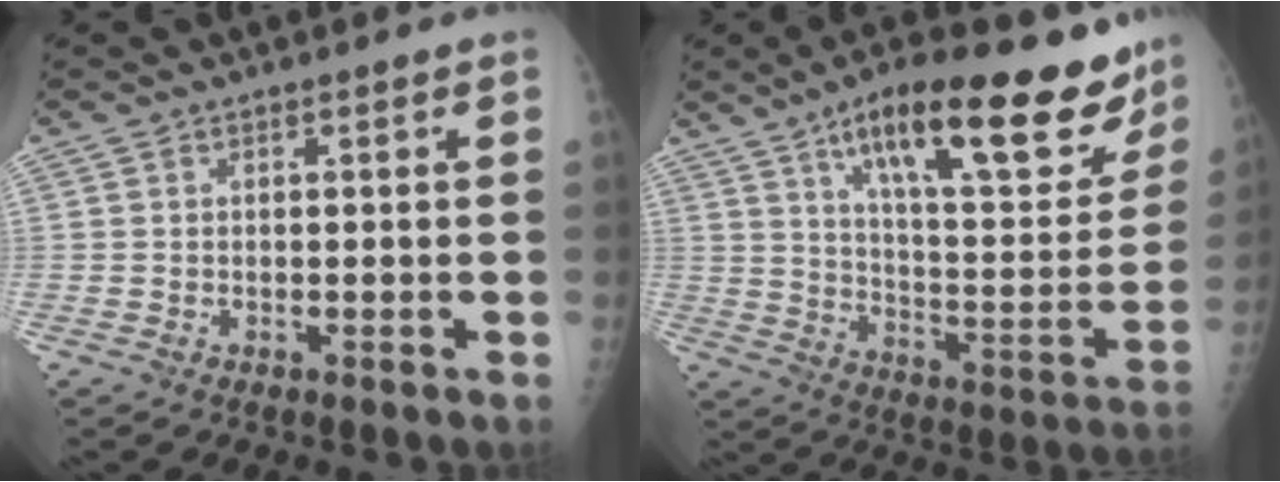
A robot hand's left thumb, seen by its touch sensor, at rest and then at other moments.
{"total": 26.1, "force": [16.8, 8.0, 18.3], "torque": [-0.221, -0.058, 0.258]}